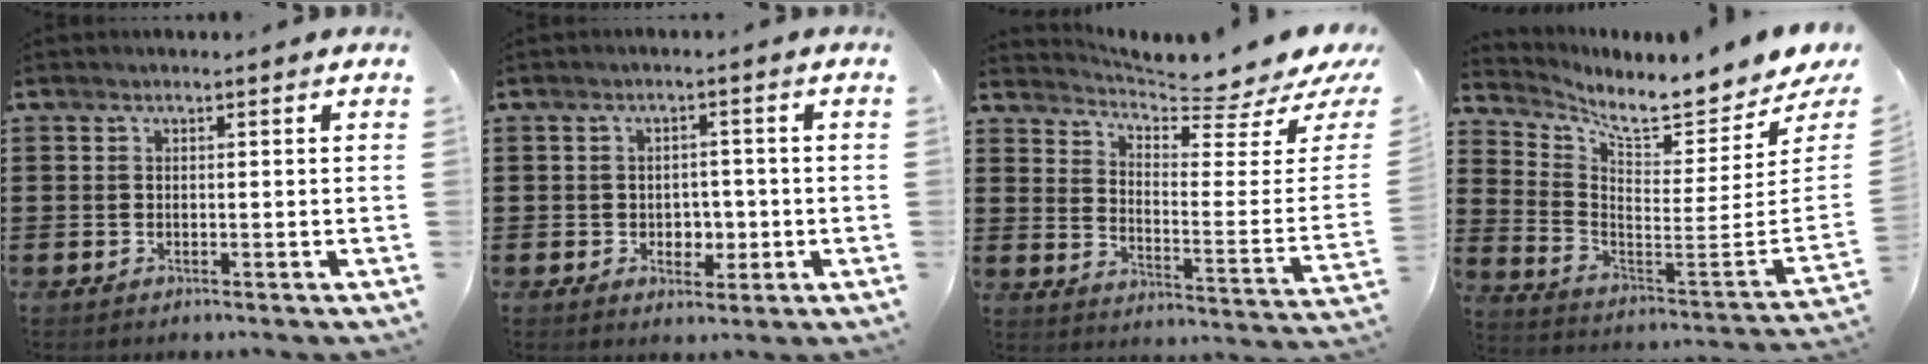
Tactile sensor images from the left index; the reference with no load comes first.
{"total": 2.9, "force": [-0.4, 2.4, 1.7], "torque": [-0.032, 0.002, -0.013]}
{"total": 5.5, "force": [5.2, -0.3, 1.8], "torque": [-0.051, -0.063, 0.082]}
{"total": 6.3, "force": [5.8, 0.0, 2.6], "torque": [-0.069, -0.074, 0.091]}